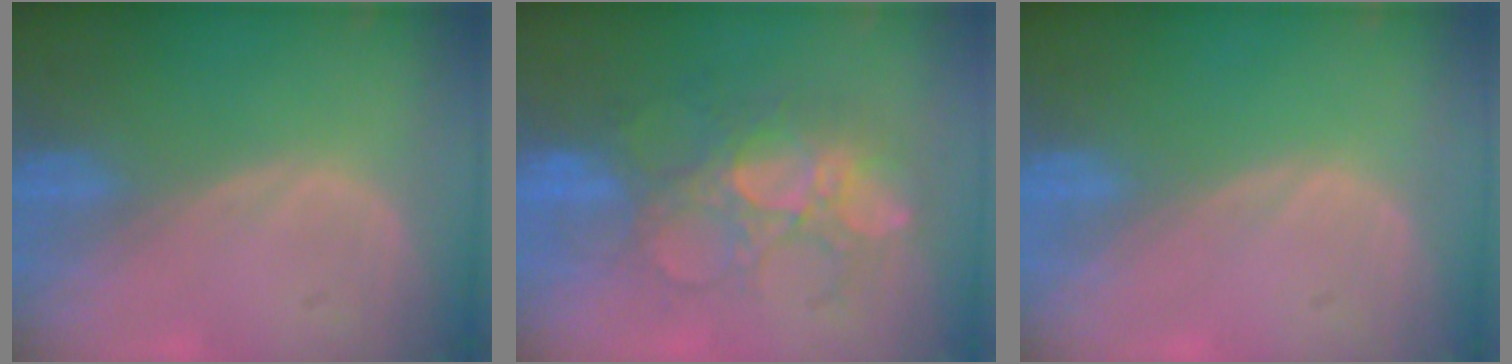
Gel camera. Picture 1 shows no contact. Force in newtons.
{"total": 8.9, "press": 8.7, "slide": 1.6}
{"total": 0.0}